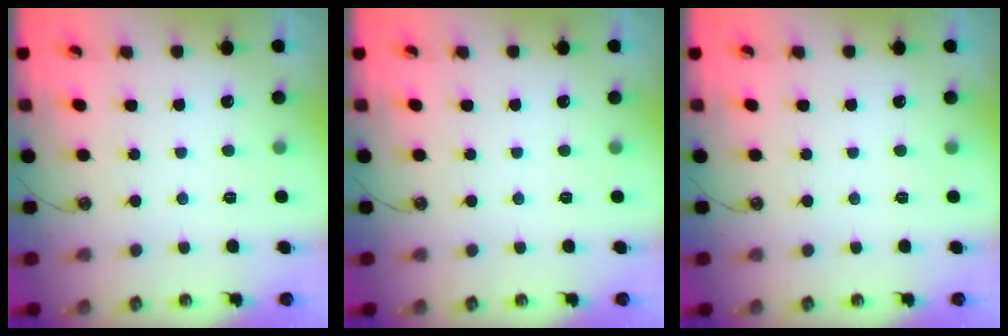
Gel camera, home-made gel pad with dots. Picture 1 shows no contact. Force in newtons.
{"total": 0.0}
{"total": 0.0}